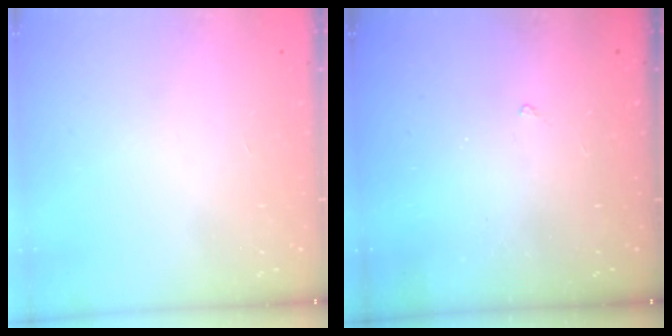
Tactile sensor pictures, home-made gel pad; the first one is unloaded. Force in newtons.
{"total": 2.0, "press": 1.9, "slide": 0.3}